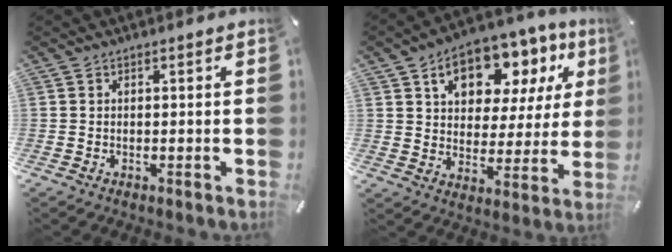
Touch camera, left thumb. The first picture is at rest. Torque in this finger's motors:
{"motor_torque": [2.11, 2.15, 2.05, -0.73, 0.20]}